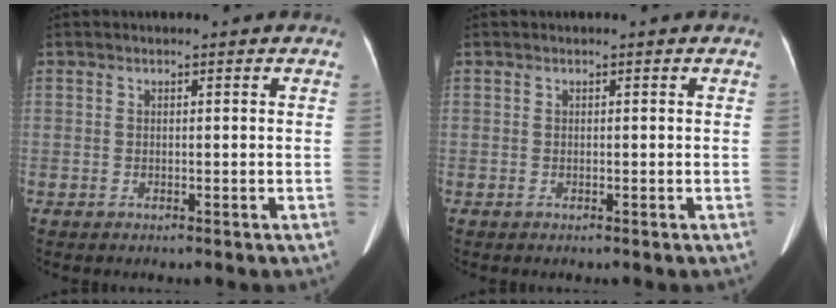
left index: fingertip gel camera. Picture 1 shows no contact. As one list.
[{"total": 0.0}]